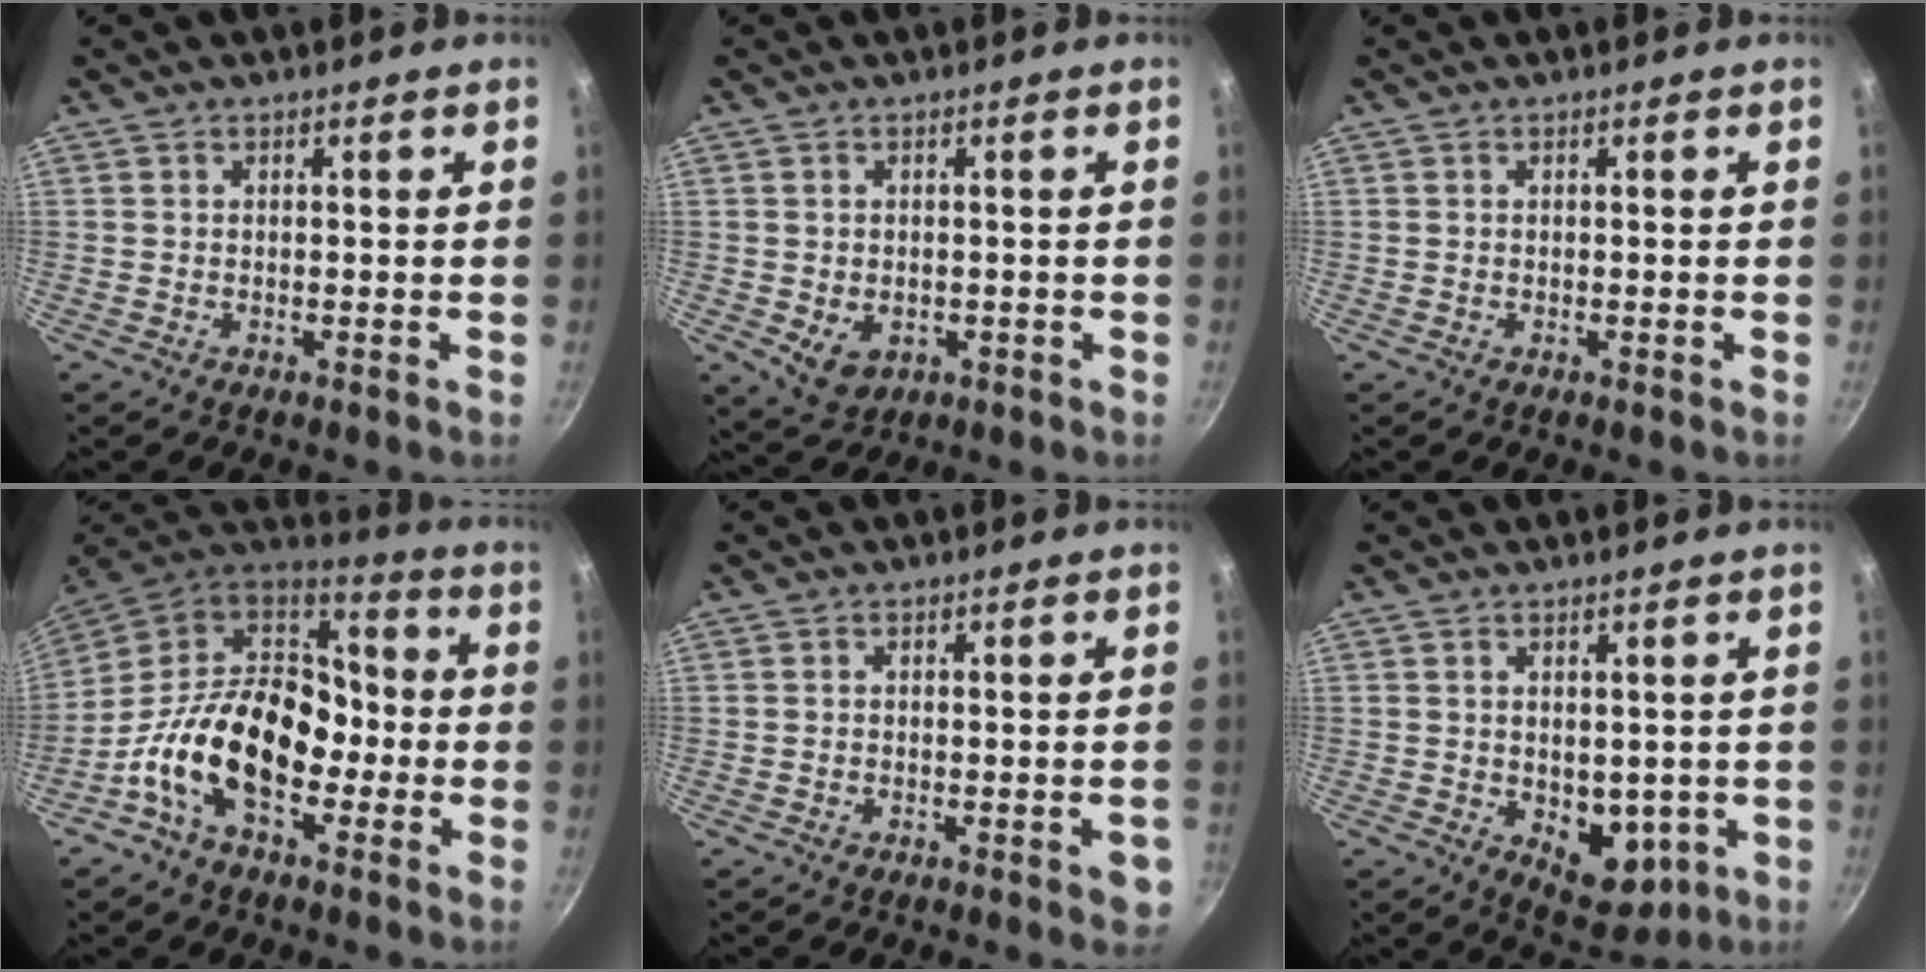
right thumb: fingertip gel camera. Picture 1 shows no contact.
{"total": 4.9, "force": [-0.7, 3.8, 3.0], "torque": [-0.041, -0.007, -0.001]}
{"total": 0.0}
{"total": 20.2, "force": [-5.8, 12.7, 14.6], "torque": [-0.218, 0.055, -0.123]}
{"total": 3.2, "force": [-1.4, 1.0, 2.7], "torque": [-0.027, 0.006, -0.017]}
{"total": 8.8, "force": [-1.3, 5.9, 6.4], "torque": [-0.050, -0.015, -0.005]}